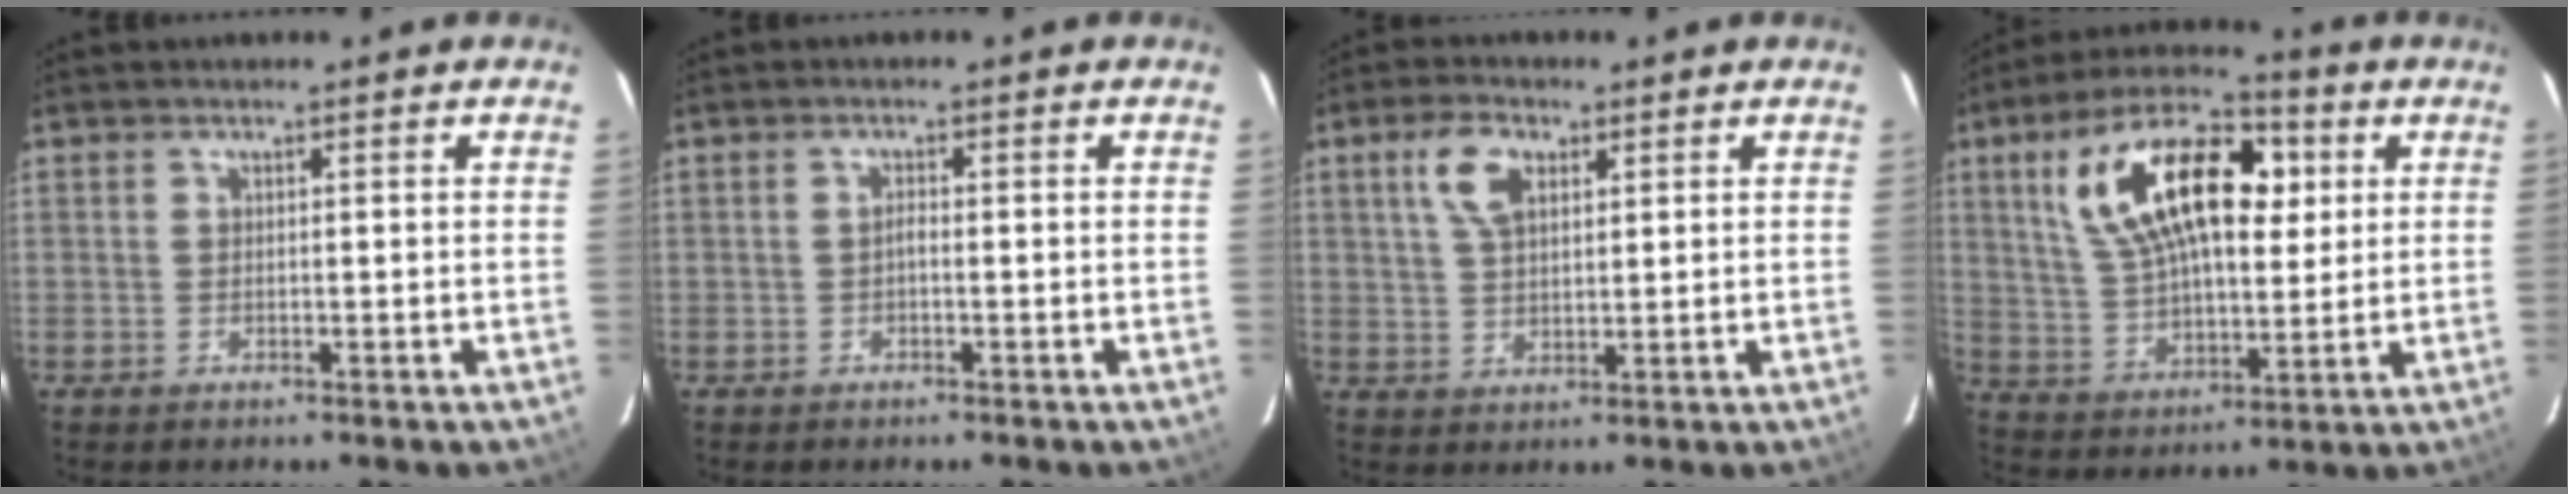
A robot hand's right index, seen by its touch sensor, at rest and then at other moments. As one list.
[{"total": 0.8, "force": [-0.3, 0.3, 0.7], "torque": [-0.013, 0.006, -0.008]}, {"total": 6.4, "force": [2.7, 3.5, 4.6], "torque": [-0.092, 0.016, 0.053]}, {"total": 20.3, "force": [6.6, 10.2, 16.2], "torque": [-0.303, 0.036, 0.118]}]